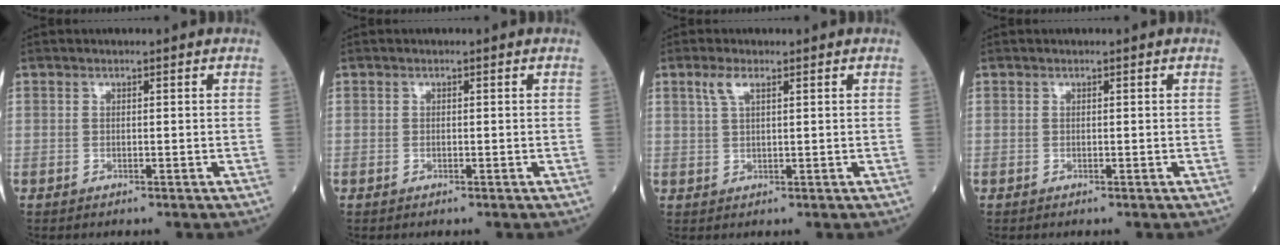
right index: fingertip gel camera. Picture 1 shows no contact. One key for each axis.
{"total": 0.0}
{"total": 2.6, "fx": 1.5, "fy": 0.7, "fz": 2.1, "tx": -0.052, "ty": 0.009, "tz": 0.033}
{"total": 0.0}